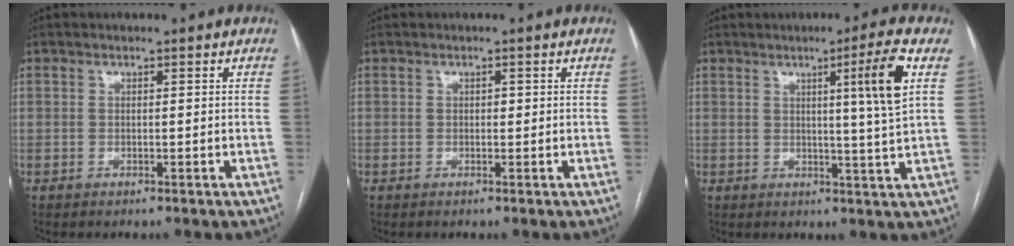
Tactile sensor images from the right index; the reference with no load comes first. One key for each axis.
{"total": 0.6, "fx": 0.1, "fy": 0.4, "fz": 0.4, "tx": -0.006, "ty": 0.001, "tz": 0.001}
{"total": 8.0, "fx": 2.5, "fy": -2.0, "fz": 7.3, "tx": -0.112, "ty": -0.010, "tz": 0.041}